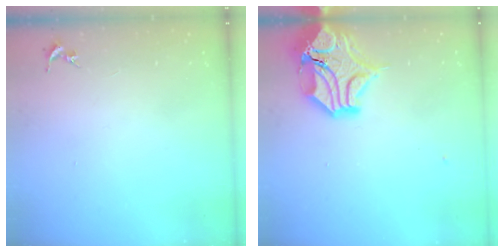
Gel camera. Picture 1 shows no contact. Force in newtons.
{"total": 16.7, "press": 16.5, "slide": 2.5}